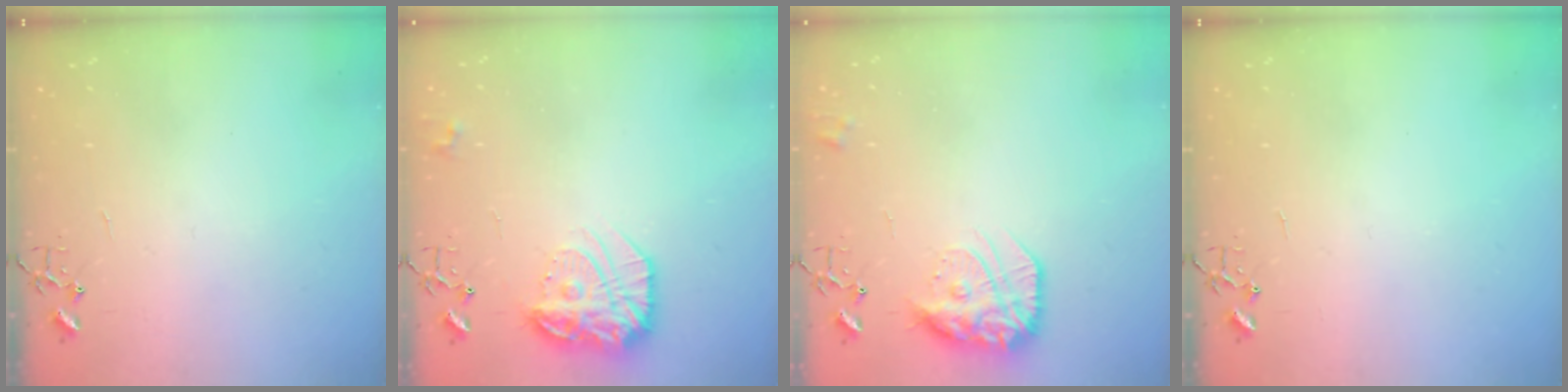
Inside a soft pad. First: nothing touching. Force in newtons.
{"total": 17.5, "press": 17.5, "slide": 1.4}
{"total": 16.5, "press": 16.4, "slide": 1.3}
{"total": 0.0}